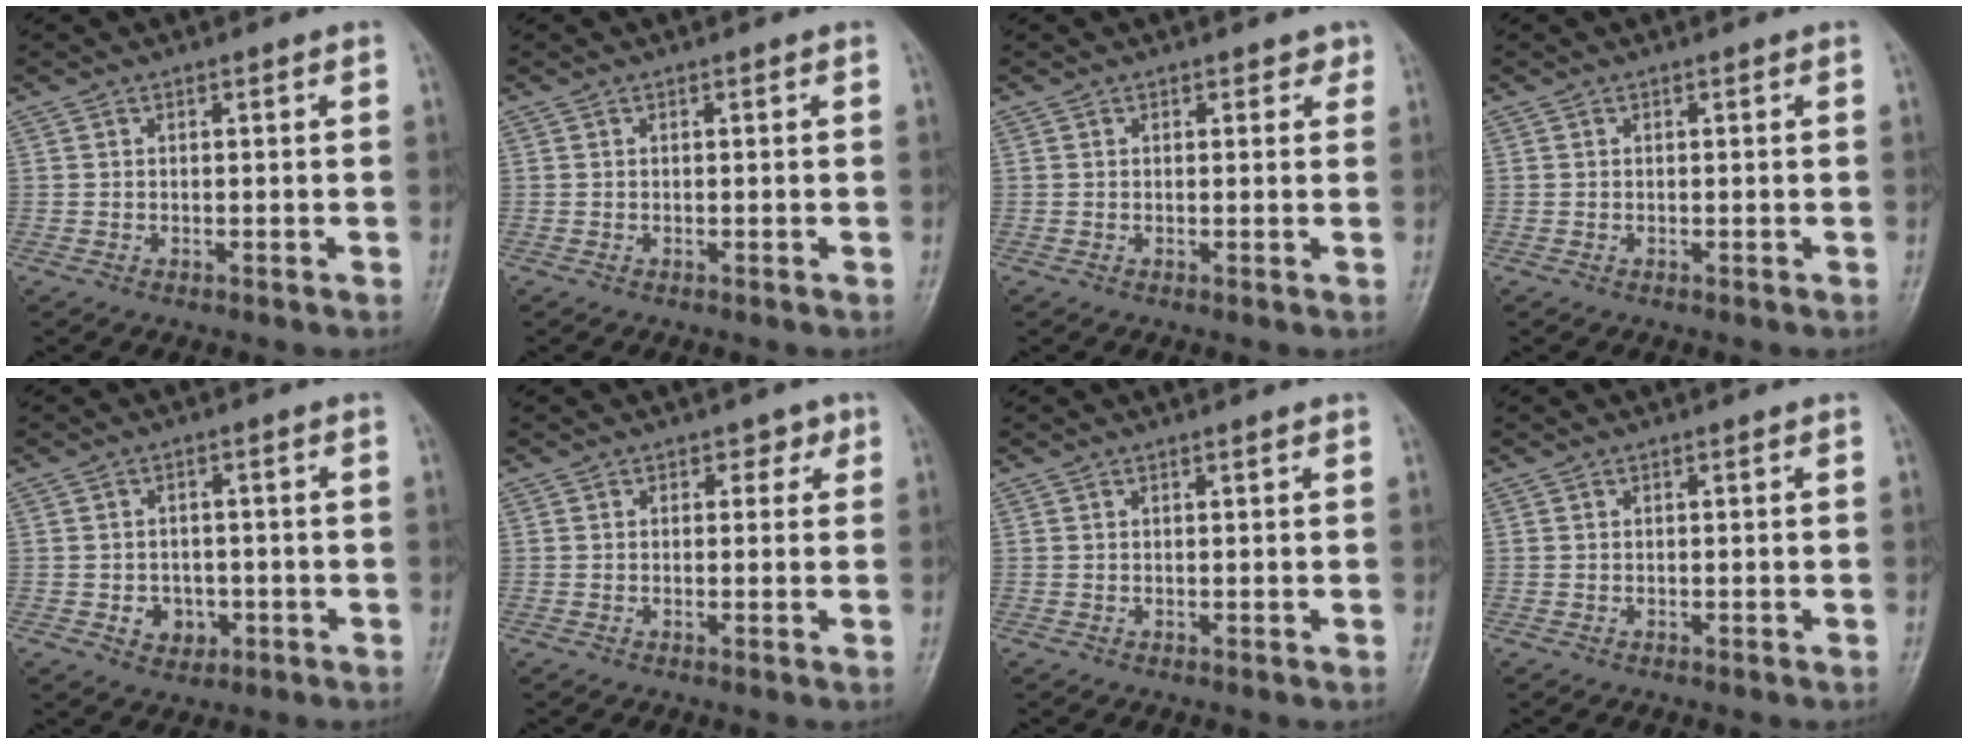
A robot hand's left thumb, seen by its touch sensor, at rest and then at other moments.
{"total": 0.0}
{"total": 1.6, "force": [1.0, 1.1, 0.6], "torque": [0.014, -0.003, 0.007]}
{"total": 0.0}
{"total": 4.4, "force": [-1.3, 3.7, 2.1], "torque": [-0.009, 0.007, -0.012]}
{"total": 2.2, "force": [1.0, 1.7, 1.0], "torque": [0.011, 0.000, 0.005]}
{"total": 0.6, "force": [0.4, 0.1, 0.4], "torque": [-0.007, -0.001, 0.006]}
{"total": 0.0}